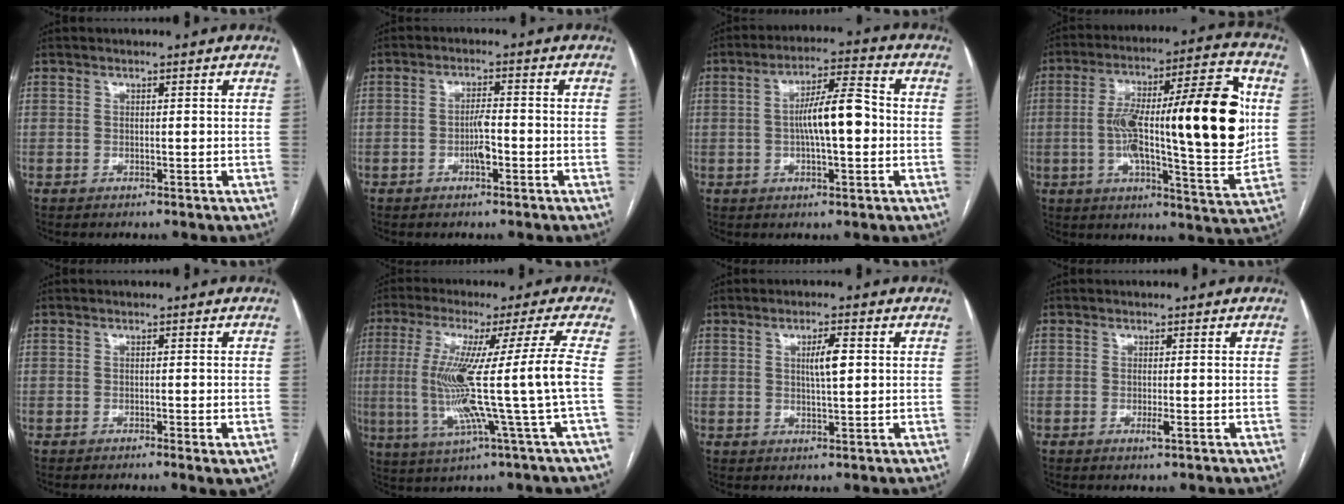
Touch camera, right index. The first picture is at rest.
{"total": 3.1, "force": [-1.3, 0.6, 2.7], "torque": [-0.049, 0.003, -0.022]}
{"total": 8.8, "force": [-0.4, 1.8, 8.6], "torque": [-0.156, 0.017, -0.010]}
{"total": 25.2, "force": [1.5, 4.4, 24.7], "torque": [-0.340, 0.034, 0.018]}
{"total": 2.1, "force": [-1.0, 0.3, 1.8], "torque": [-0.025, -0.005, -0.011]}
{"total": 14.8, "force": [-1.1, -2.6, 14.6], "torque": [-0.268, -0.007, -0.018]}
{"total": 3.7, "force": [0.8, 0.6, 3.6], "torque": [-0.062, 0.002, 0.014]}
{"total": 1.4, "force": [-0.5, 0.1, 1.3], "torque": [-0.024, -0.003, -0.007]}